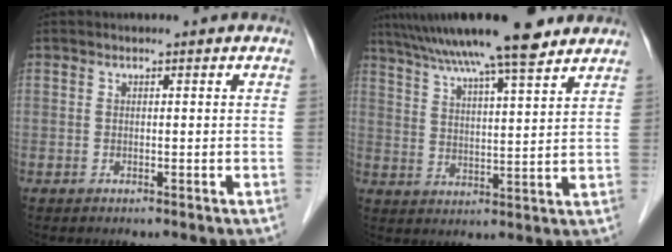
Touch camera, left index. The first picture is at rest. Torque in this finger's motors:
{"motor_torque": [0.29, -0.51, 0.87, 0.21]}